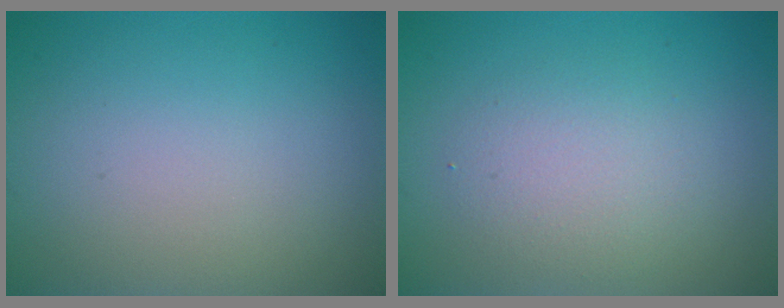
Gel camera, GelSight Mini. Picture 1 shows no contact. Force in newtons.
{"total": 2.9, "press": 2.9, "slide": 0.3}